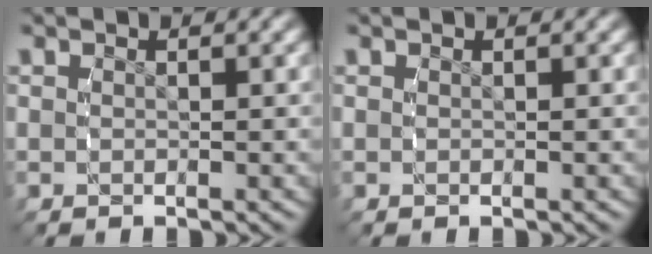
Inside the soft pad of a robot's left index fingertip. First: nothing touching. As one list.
[{"total": 0.0}]